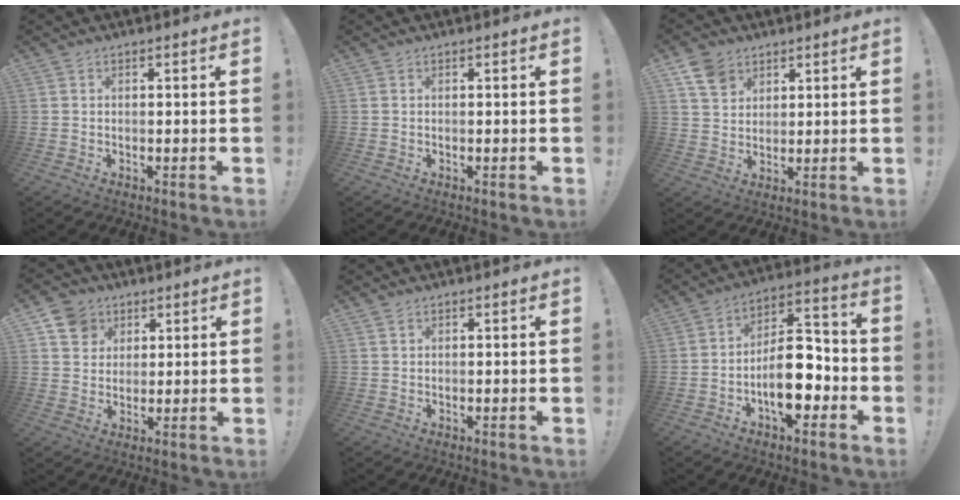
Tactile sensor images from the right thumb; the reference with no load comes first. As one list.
[{"total": 0.0}, {"total": 7.7, "force": [4.8, 5.4, 2.7], "torque": [-0.043, -0.021, 0.095]}, {"total": 8.6, "force": [4.2, 7.2, 2.0], "torque": [-0.027, -0.023, 0.087]}, {"total": 1.0, "force": [0.7, 0.6, 0.3], "torque": [0.000, -0.002, 0.013]}, {"total": 15.0, "force": [-4.9, 7.6, 12.0], "torque": [-0.195, 0.032, -0.078]}]